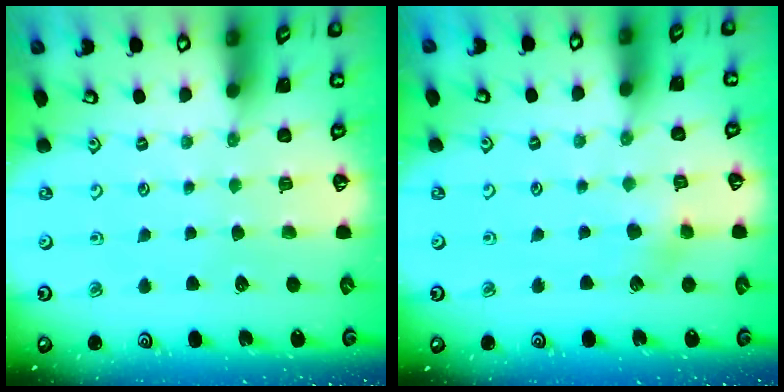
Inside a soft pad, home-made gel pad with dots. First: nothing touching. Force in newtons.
{"total": 7.6, "press": 7.5, "slide": 0.5}